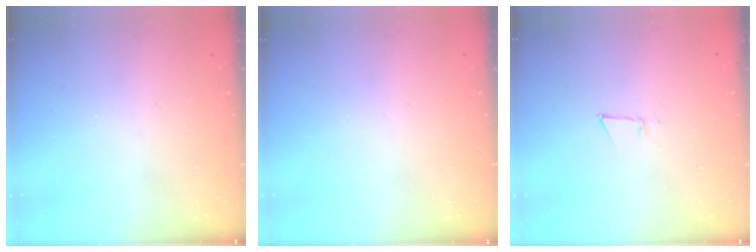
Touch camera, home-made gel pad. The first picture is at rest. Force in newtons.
{"total": 0.0}
{"total": 3.1, "press": 3.1, "slide": 0.7}